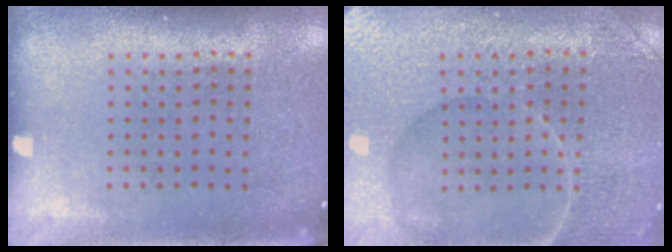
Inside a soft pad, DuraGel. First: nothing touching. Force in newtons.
{"total": 4.4, "press": 4.3, "slide": 0.8}